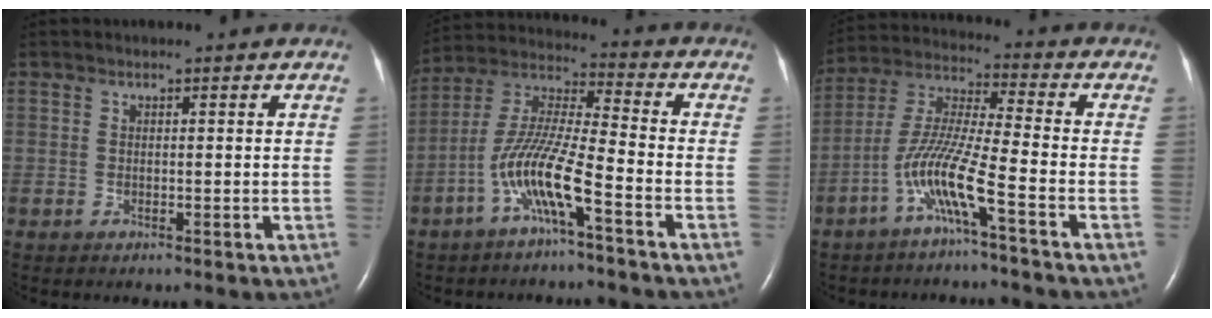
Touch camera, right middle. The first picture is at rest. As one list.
[{"total": 10.6, "force": [-5.1, 0.4, 9.3], "torque": [-0.198, 0.007, -0.104]}, {"total": 9.6, "force": [-4.8, -0.6, 8.3], "torque": [-0.178, 0.003, -0.100]}]